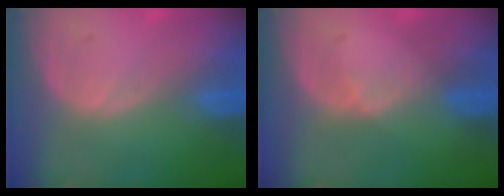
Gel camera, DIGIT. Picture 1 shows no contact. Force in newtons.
{"total": 1.1, "press": 1.1, "slide": 0.2}